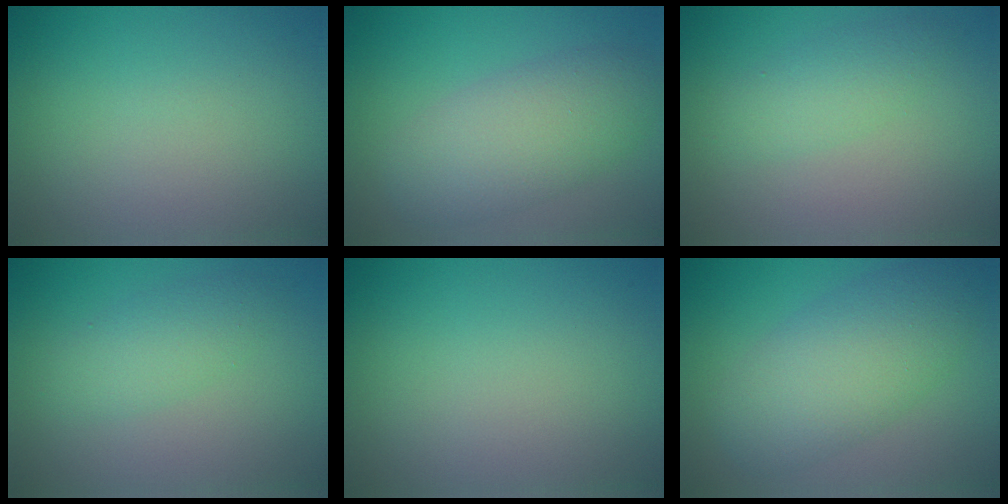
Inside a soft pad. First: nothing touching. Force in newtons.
{"total": 5.5, "press": 5.5, "slide": 0.2}
{"total": 2.2, "press": 2.2, "slide": 0.1}
{"total": 2.5, "press": 2.5, "slide": 0.1}
{"total": 0.0}
{"total": 6.4, "press": 6.4, "slide": 0.2}